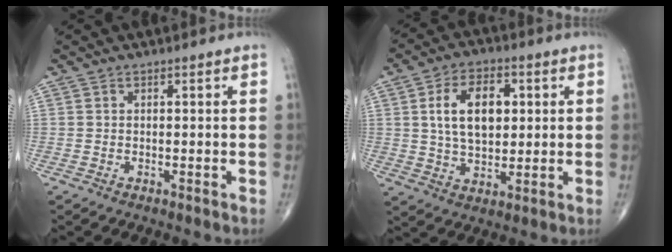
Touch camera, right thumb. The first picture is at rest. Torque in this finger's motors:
{"motor_torque": [0.58, 2.82, 1.33, 0.42, 0.29]}